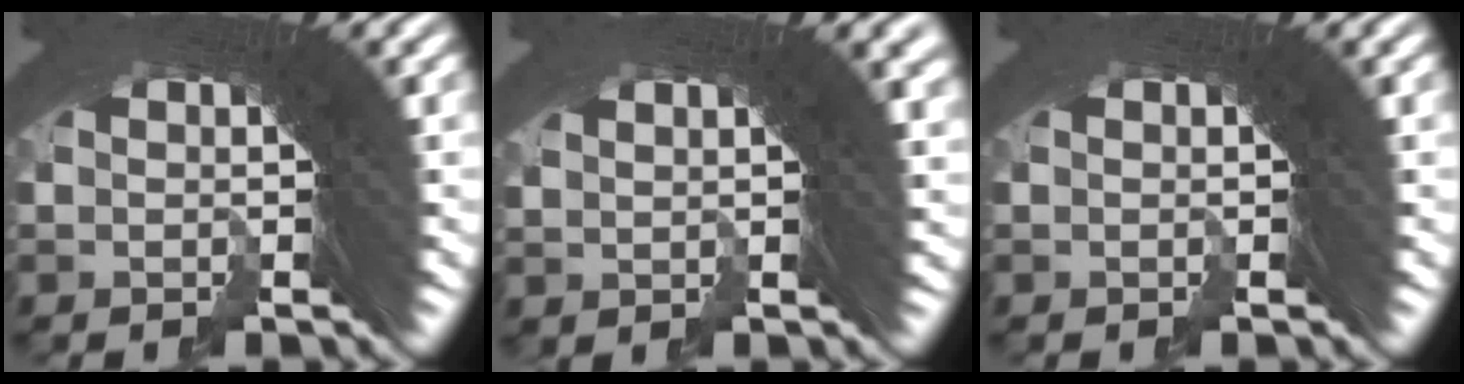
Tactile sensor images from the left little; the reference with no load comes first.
{"total": 3.3, "force": [2.1, -0.4, 2.5], "torque": [-0.003, 0.021, 0.032]}
{"total": 0.0}